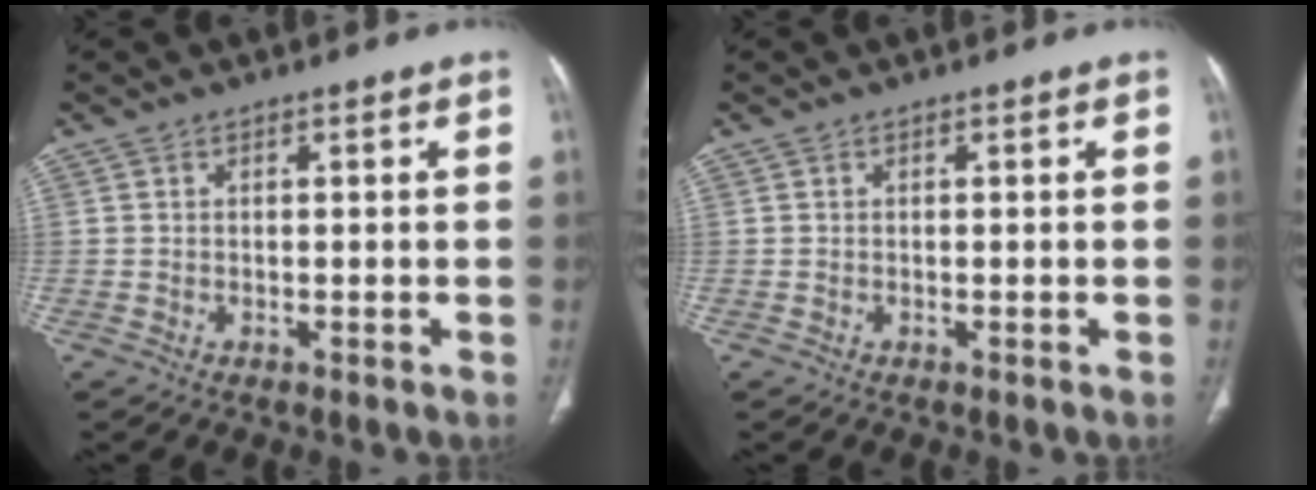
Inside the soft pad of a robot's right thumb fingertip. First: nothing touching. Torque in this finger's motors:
{"motor_torque": [0.01, 0.00, 0.41, -0.24, 0.02]}